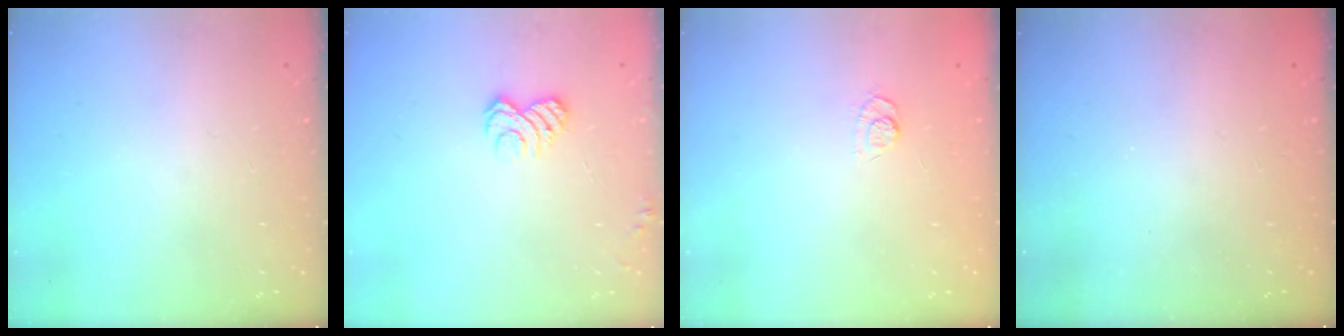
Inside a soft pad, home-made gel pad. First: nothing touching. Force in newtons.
{"total": 5.1, "press": 5.0, "slide": 1.3}
{"total": 4.6, "press": 4.4, "slide": 1.3}
{"total": 2.4, "press": 2.3, "slide": 0.8}